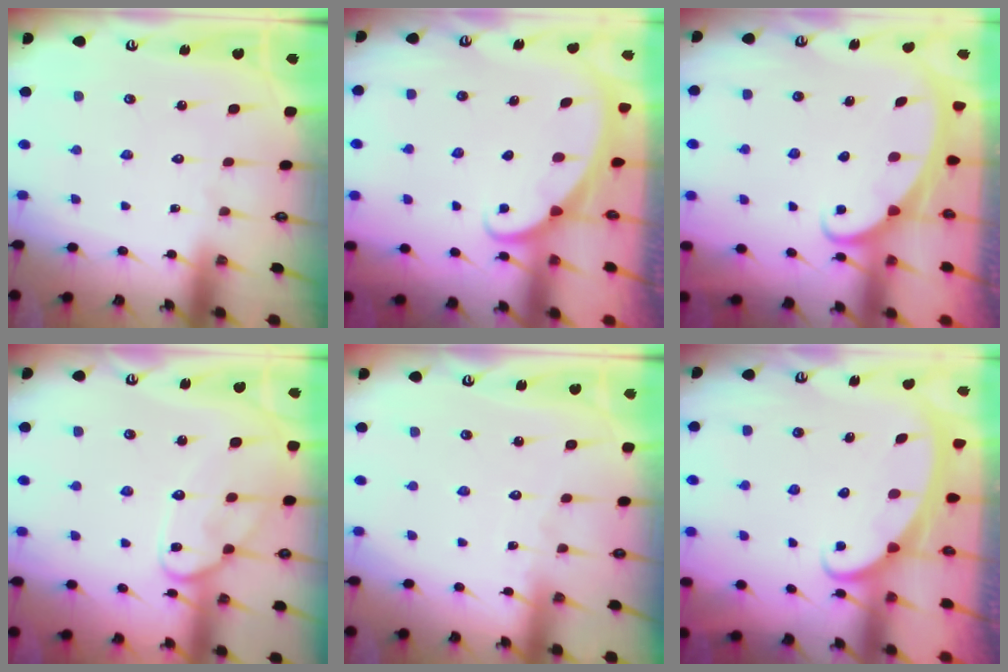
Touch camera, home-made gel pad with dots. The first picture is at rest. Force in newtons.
{"total": 1.8, "press": 1.8, "slide": 0.1}
{"total": 2.4, "press": 2.3, "slide": 0.3}
{"total": 12.8, "press": 12.8, "slide": 0.8}
{"total": 3.3, "press": 3.2, "slide": 0.4}
{"total": 3.9, "press": 3.9, "slide": 0.3}